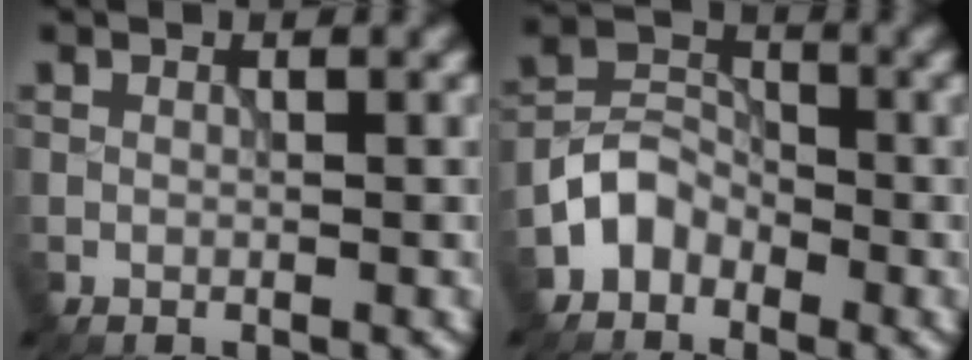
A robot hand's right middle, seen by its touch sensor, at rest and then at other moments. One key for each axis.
{"total": 3.2, "fx": -2.1, "fy": 2.3, "fz": 1.0, "tx": -0.014, "ty": 0.012, "tz": -0.049}